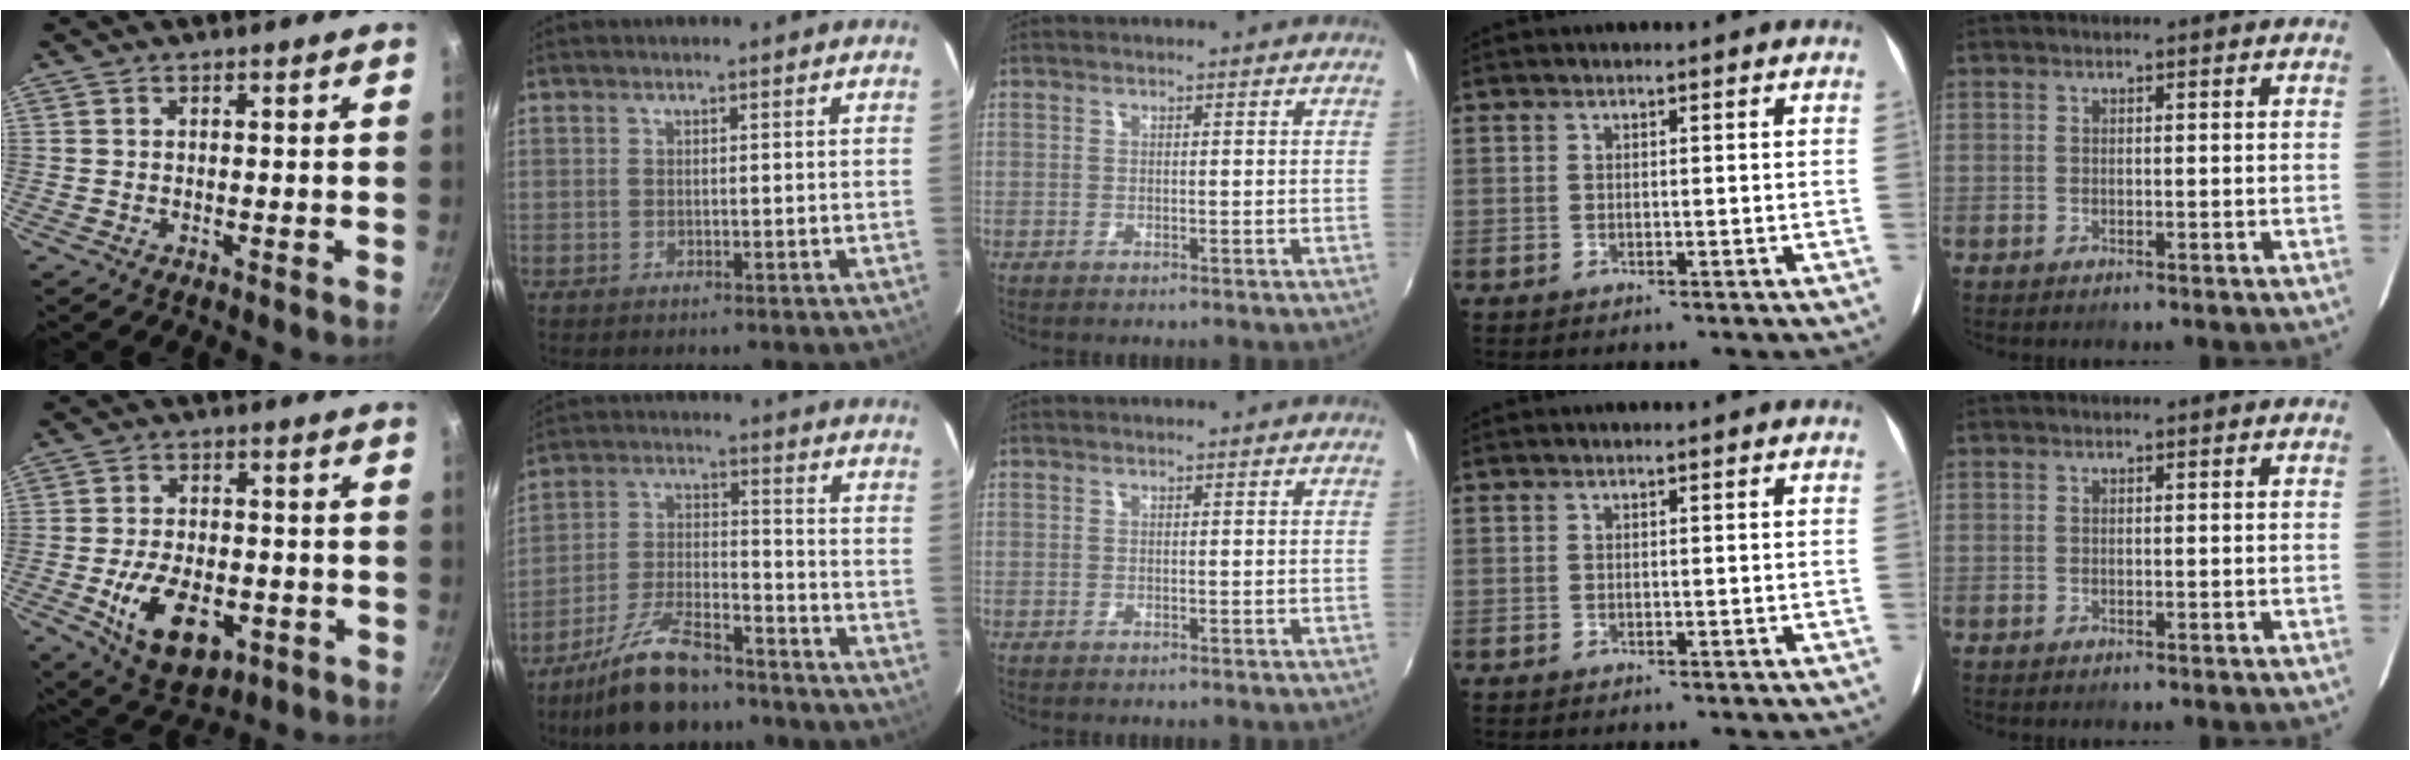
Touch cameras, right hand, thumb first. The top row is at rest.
{"thumb": {"total": 13.8, "force": [-4.4, 8.1, 10.3], "torque": [-0.156, 0.007, -0.059]}, "index": {"total": 14.6, "force": [-11.7, 4.7, 7.5], "torque": [-0.156, -0.002, -0.202]}}